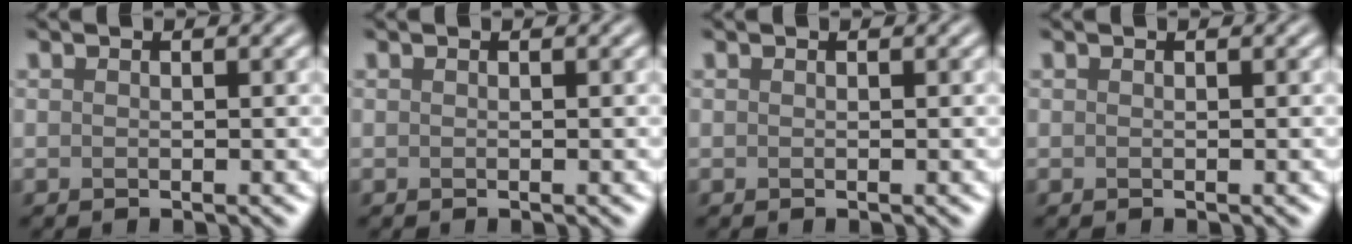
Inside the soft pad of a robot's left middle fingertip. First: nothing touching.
{"total": 0.0}
{"total": 0.0}
{"total": 0.0}